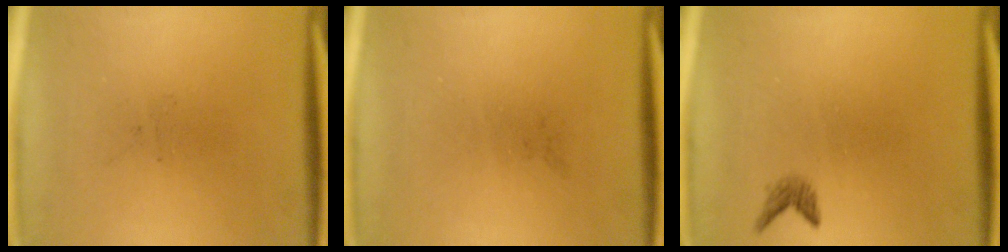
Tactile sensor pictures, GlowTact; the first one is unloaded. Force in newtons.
{"total": 0.0}
{"total": 1.1}